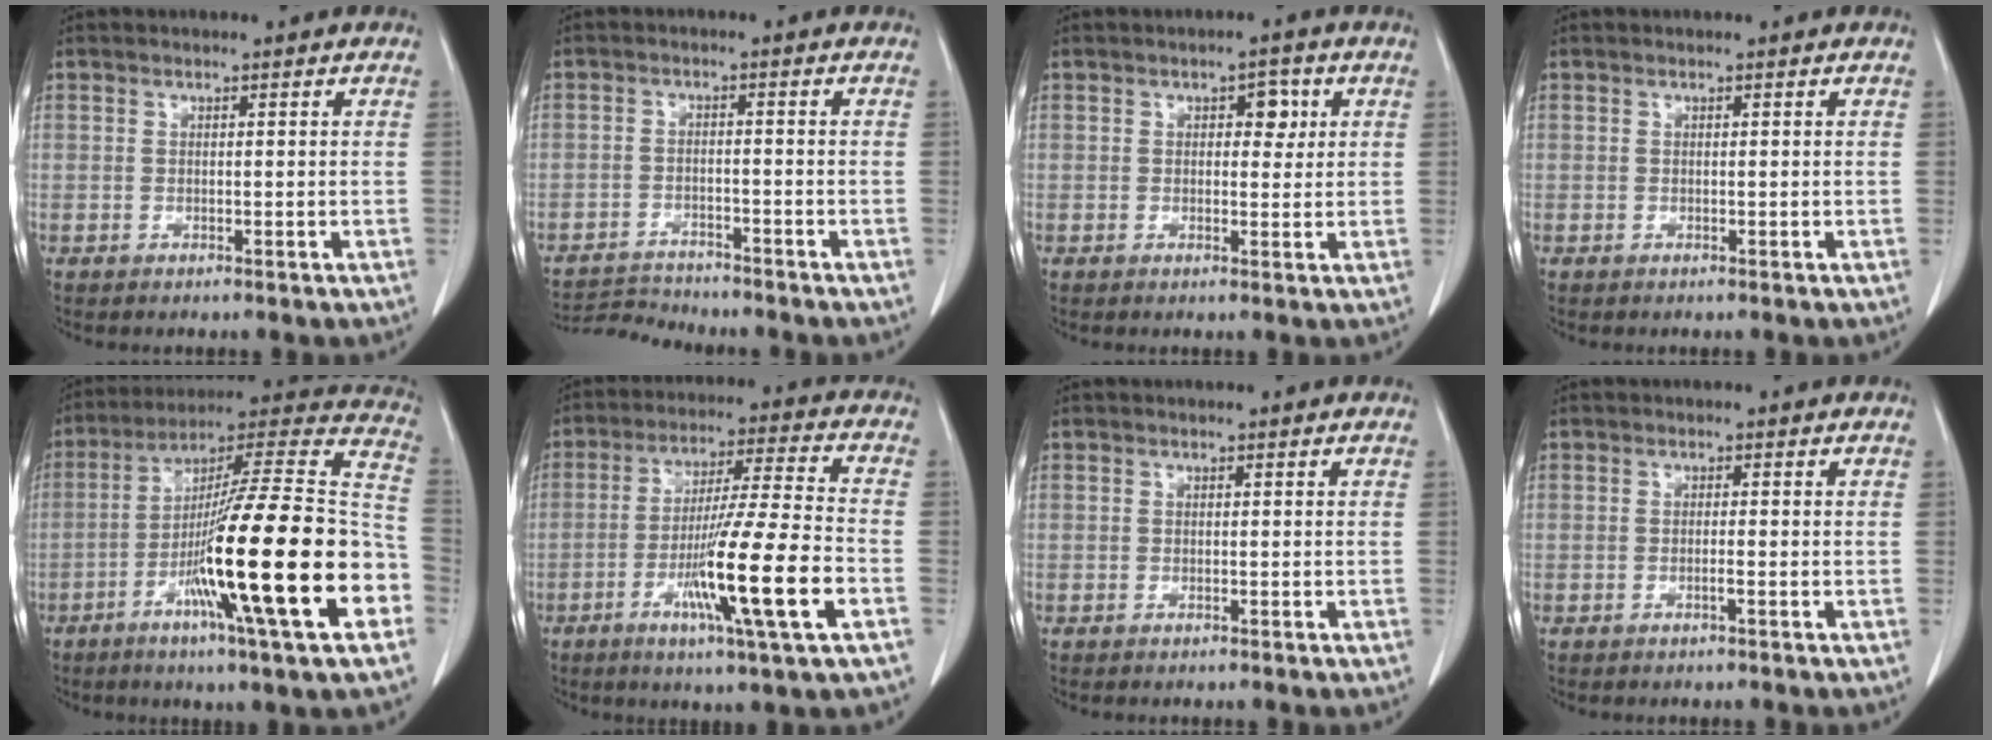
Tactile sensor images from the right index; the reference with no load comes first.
{"total": 6.2, "force": [-6.2, 0.2, 0.2], "torque": [-0.006, -0.009, -0.106]}
{"total": 3.0, "force": [1.0, 1.8, 2.3], "torque": [-0.026, 0.008, 0.012]}
{"total": 0.0}
{"total": 28.0, "force": [-8.4, 0.5, 26.7], "torque": [-0.369, -0.022, -0.153]}
{"total": 16.0, "force": [-5.6, -0.7, 15.0], "torque": [-0.270, -0.019, -0.098]}
{"total": 0.0}
{"total": 0.8, "force": [-0.4, -0.2, 0.7], "torque": [-0.012, 0.001, -0.007]}